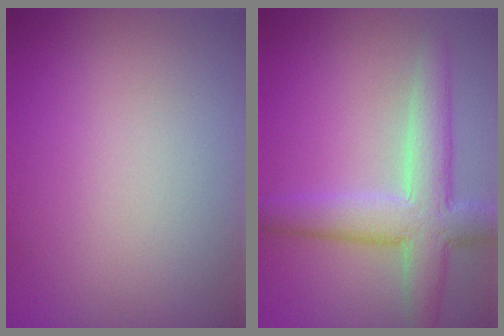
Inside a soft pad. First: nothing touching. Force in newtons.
{"total": 6.1, "press": 6.1, "slide": 0.4}